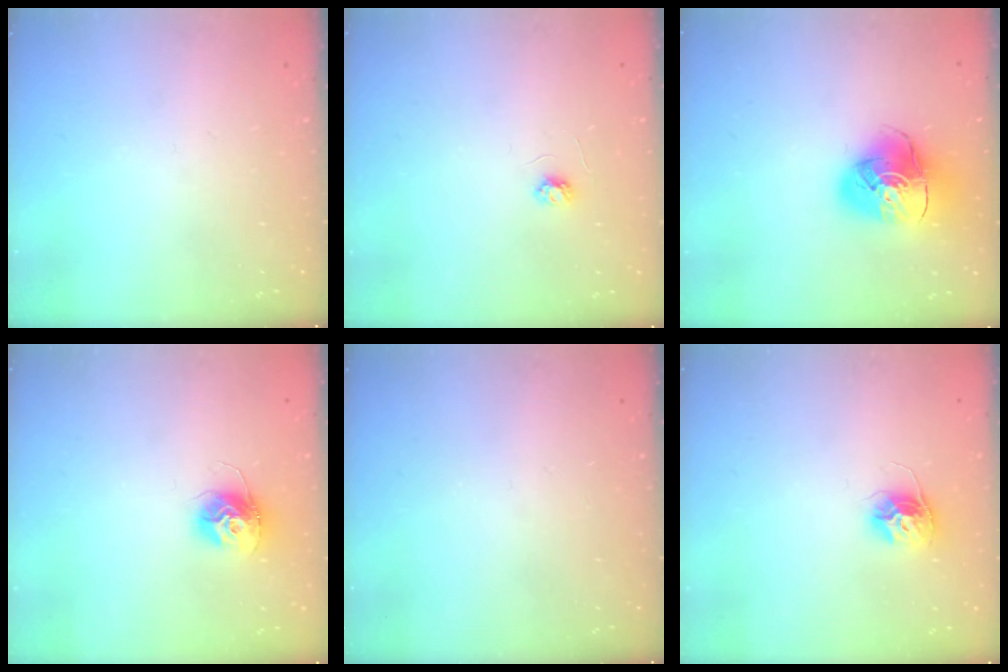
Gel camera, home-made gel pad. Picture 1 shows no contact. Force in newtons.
{"total": 3.1, "press": 3.1, "slide": 0.4}
{"total": 12.2, "press": 12.1, "slide": 1.6}
{"total": 11.1, "press": 11.1, "slide": 0.9}
{"total": 0.0}
{"total": 10.3, "press": 10.3, "slide": 0.6}